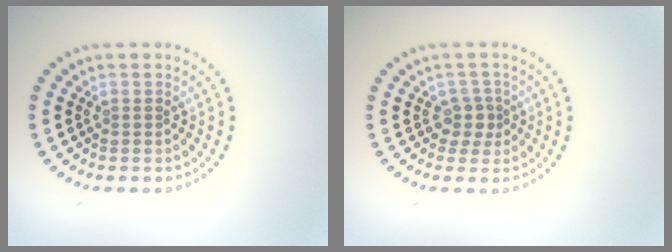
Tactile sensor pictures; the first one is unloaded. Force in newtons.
{"total": 1.8, "press": 1.5, "slide": 1.1}